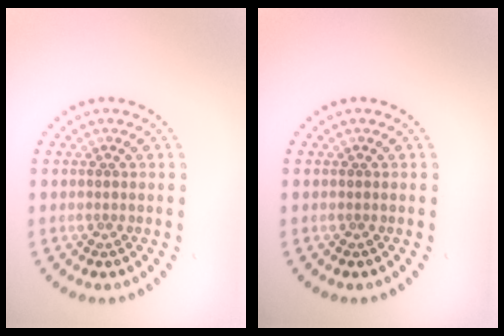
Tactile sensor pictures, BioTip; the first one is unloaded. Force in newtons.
{"total": 0.0}